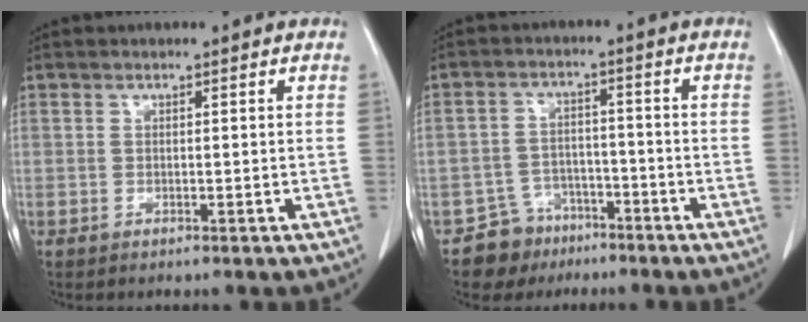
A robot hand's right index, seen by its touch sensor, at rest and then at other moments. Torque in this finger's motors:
{"motor_torque": [-0.30, -0.19, -0.48, -0.21]}